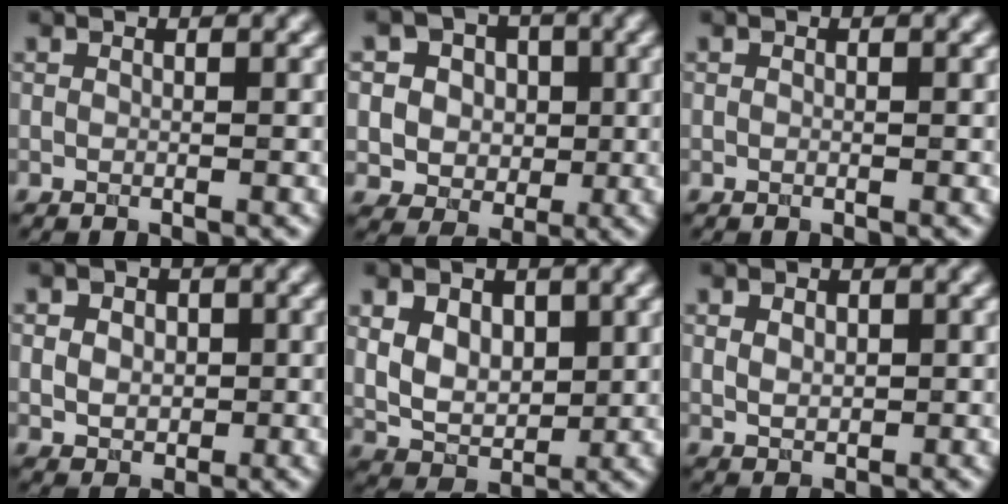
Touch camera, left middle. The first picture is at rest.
{"total": 7.3, "force": [2.1, 6.5, 2.7], "torque": [-0.056, 0.018, 0.032]}
{"total": 0.0}
{"total": 4.5, "force": [1.0, 3.6, 2.5], "torque": [-0.034, 0.020, -0.003]}
{"total": 5.9, "force": [1.6, 4.3, 3.8], "torque": [-0.067, 0.009, 0.022]}
{"total": 2.0, "force": [0.4, 1.5, 1.3], "torque": [-0.020, 0.001, 0.007]}